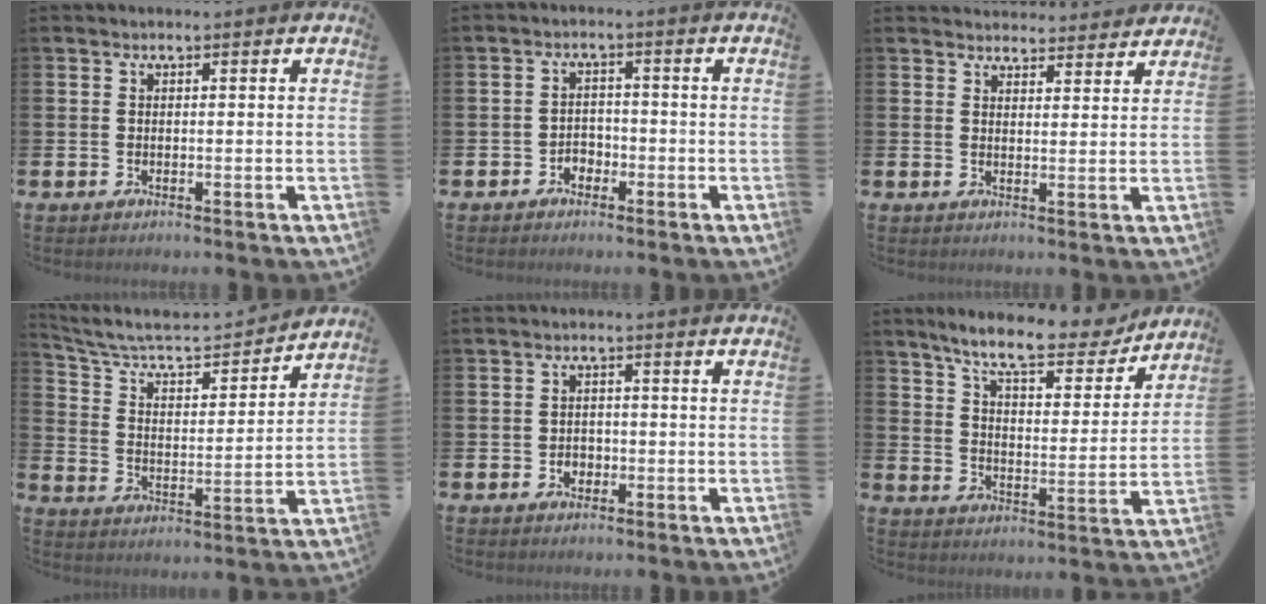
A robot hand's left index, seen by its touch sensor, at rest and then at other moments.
{"total": 2.2, "force": [-1.4, 1.6, 0.6], "torque": [-0.015, 0.004, -0.032]}
{"total": 3.6, "force": [3.6, 0.8, -0.1], "torque": [0.007, -0.023, 0.063]}
{"total": 6.1, "force": [5.4, 2.1, 2.1], "torque": [-0.076, -0.042, 0.084]}
{"total": 1.8, "force": [-0.5, 1.5, 0.8], "torque": [-0.008, 0.003, -0.015]}
{"total": 9.5, "force": [8.3, 2.1, 4.0], "torque": [-0.096, -0.047, 0.141]}